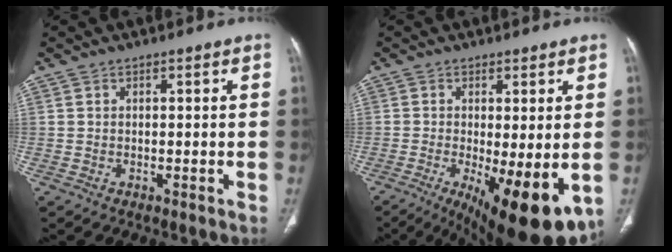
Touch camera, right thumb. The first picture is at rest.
{"total": 15.4, "force": [-4.7, 4.8, 13.8], "torque": [-0.176, -0.027, -0.055]}